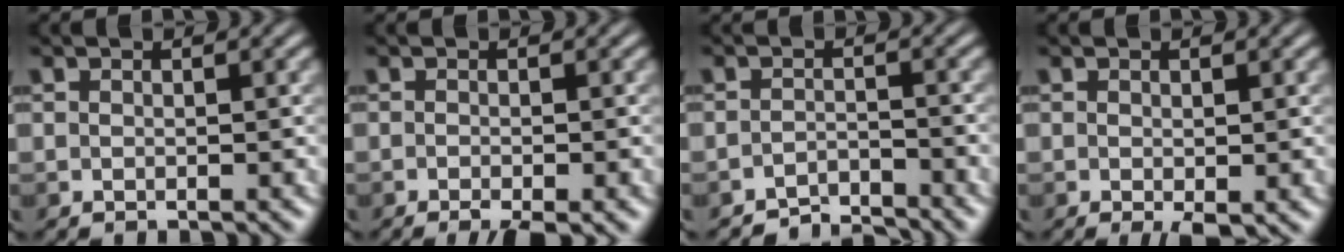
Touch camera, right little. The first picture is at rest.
{"total": 2.1, "force": [-1.3, 0.2, 1.7], "torque": [-0.028, -0.006, -0.021]}
{"total": 3.4, "force": [-3.3, -0.3, -0.7], "torque": [0.010, 0.005, -0.062]}
{"total": 1.7, "force": [-0.5, 0.5, 1.5], "torque": [-0.026, -0.005, -0.006]}